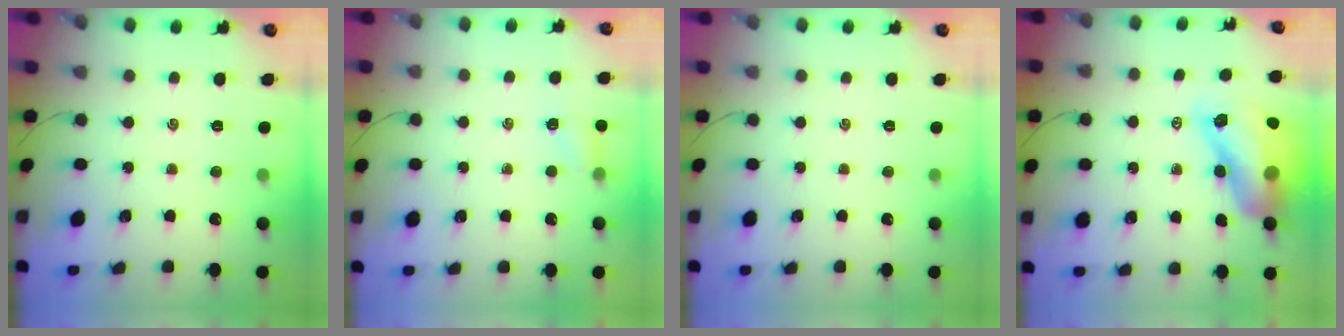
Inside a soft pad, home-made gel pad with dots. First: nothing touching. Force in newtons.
{"total": 4.2, "press": 3.9, "slide": 1.4}
{"total": 0.0}
{"total": 15.1, "press": 14.5, "slide": 4.1}